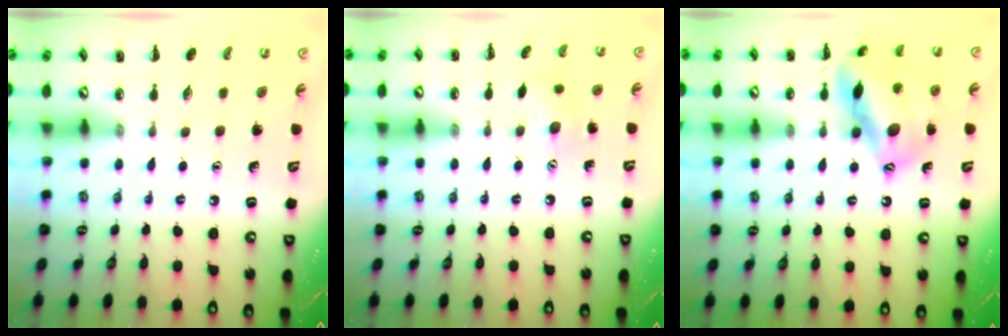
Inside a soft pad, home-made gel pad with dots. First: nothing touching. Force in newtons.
{"total": 5.6, "press": 5.5, "slide": 1.0}
{"total": 16.5, "press": 16.3, "slide": 2.3}